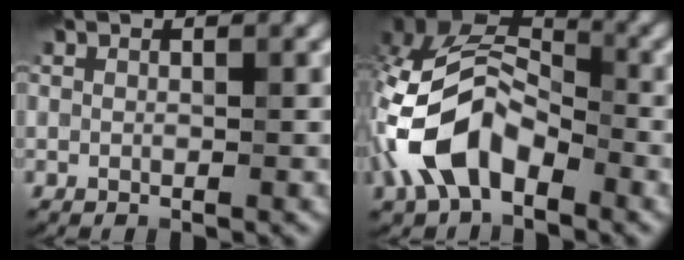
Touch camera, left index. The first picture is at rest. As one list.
[{"total": 10.5, "force": [-4.3, 6.0, 7.4], "torque": [-0.168, 0.006, -0.093]}]